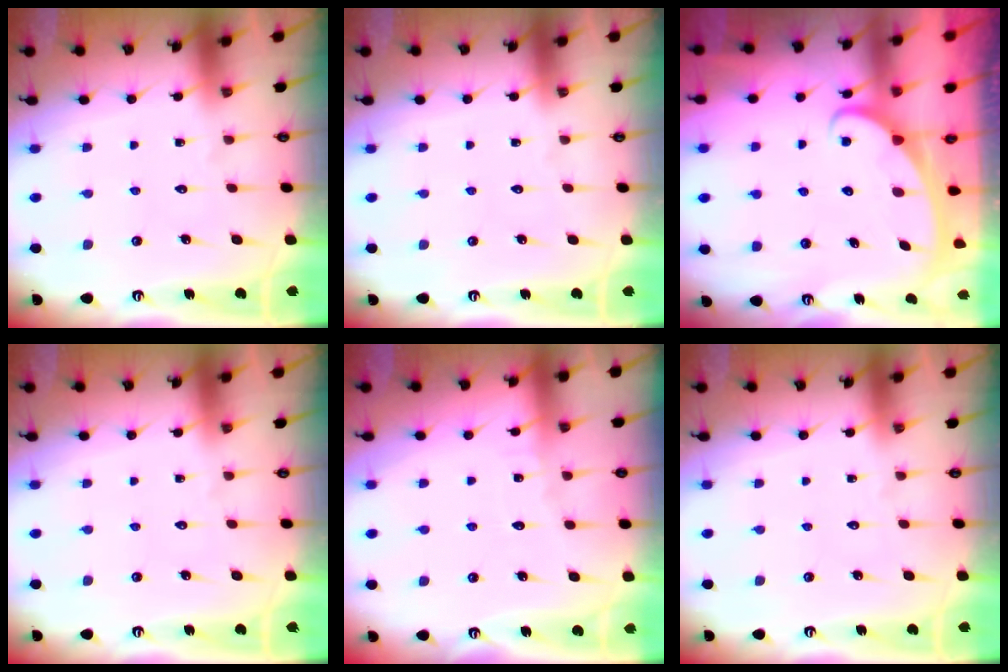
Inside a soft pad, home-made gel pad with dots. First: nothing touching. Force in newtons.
{"total": 0.0}
{"total": 2.3, "press": 2.3, "slide": 0.4}
{"total": 0.0}
{"total": 2.4, "press": 2.4, "slide": 0.3}
{"total": 0.0}